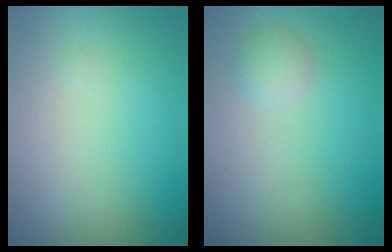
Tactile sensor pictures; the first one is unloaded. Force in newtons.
{"total": 1.5, "press": 1.5, "slide": 0.0}